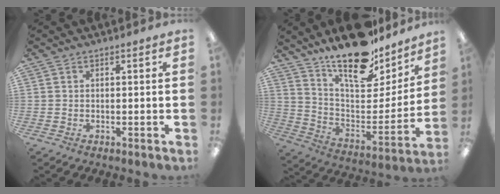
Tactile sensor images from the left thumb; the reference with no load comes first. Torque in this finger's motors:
{"motor_torque": [2.11, 2.11, 1.43, -1.34, 0.11]}